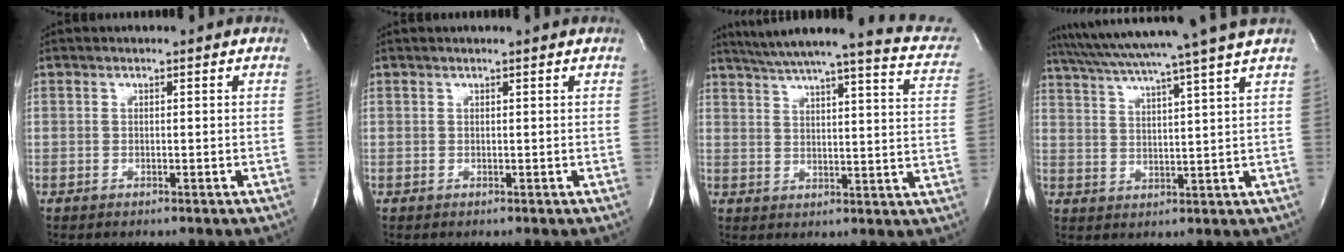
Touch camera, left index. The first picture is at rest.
{"total": 1.1, "force": [1.0, -0.3, 0.4], "torque": [-0.011, 0.004, 0.019]}
{"total": 21.3, "force": [18.0, 1.9, 11.1], "torque": [-0.157, -0.018, 0.217]}
{"total": 15.5, "force": [13.2, -2.4, 7.8], "torque": [-0.140, -0.011, 0.190]}